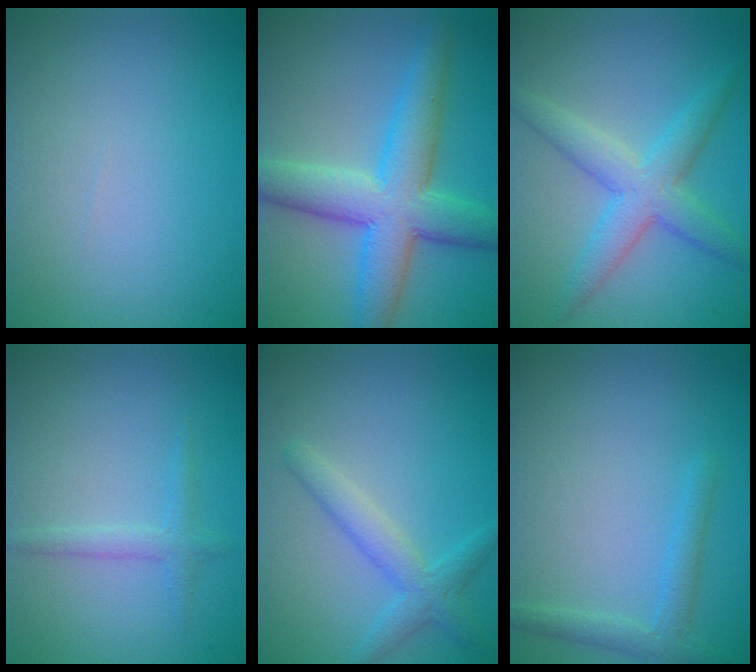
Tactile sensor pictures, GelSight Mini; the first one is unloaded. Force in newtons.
{"total": 7.8, "press": 7.8, "slide": 0.2}
{"total": 4.5, "press": 4.5, "slide": 0.1}
{"total": 1.5, "press": 1.5, "slide": 0.0}
{"total": 1.9, "press": 1.9, "slide": 0.2}
{"total": 1.9, "press": 1.9, "slide": 0.1}